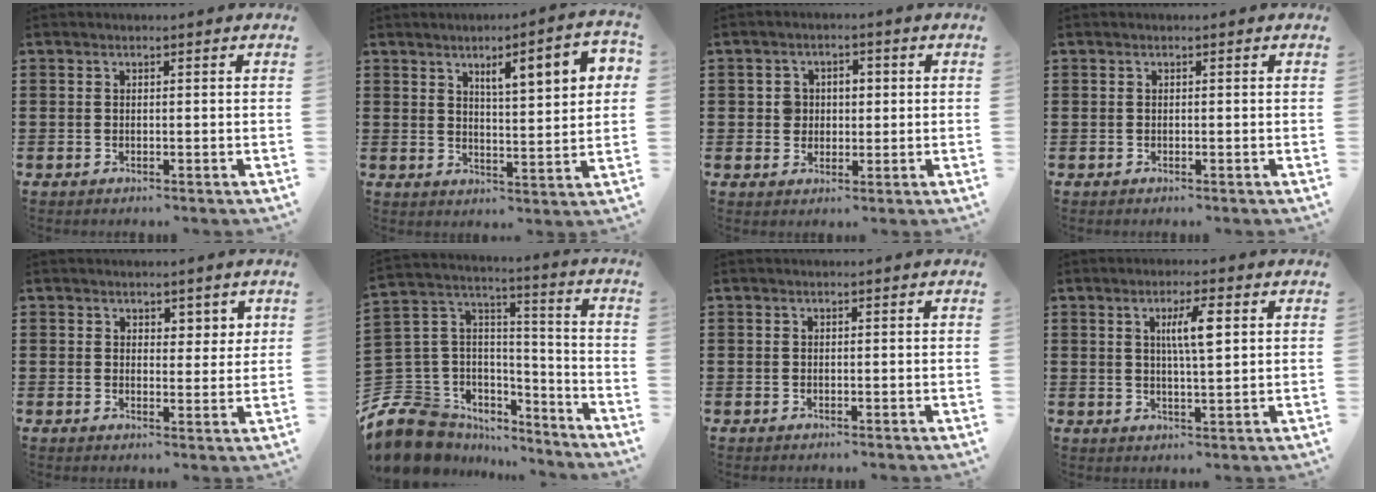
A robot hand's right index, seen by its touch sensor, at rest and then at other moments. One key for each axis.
{"total": 6.5, "fx": 2.9, "fy": 1.3, "fz": 5.7, "tx": -0.091, "ty": -0.011, "tz": 0.038}
{"total": 3.0, "fx": 0.0, "fy": 2.7, "fz": 1.2, "tx": -0.037, "ty": 0.011, "tz": -0.005}
{"total": 0.0}
{"total": 3.1, "fx": 2.6, "fy": 1.7, "fz": 0.1, "tx": -0.004, "ty": 0.000, "tz": 0.048}
{"total": 10.5, "fx": -6.6, "fy": 7.8, "fz": 2.6, "tx": -0.104, "ty": -0.003, "tz": -0.126}
{"total": 0.0}
{"total": 5.4, "fx": 1.5, "fy": 1.0, "fz": 5.1, "tx": -0.102, "ty": 0.008, "tz": 0.022}